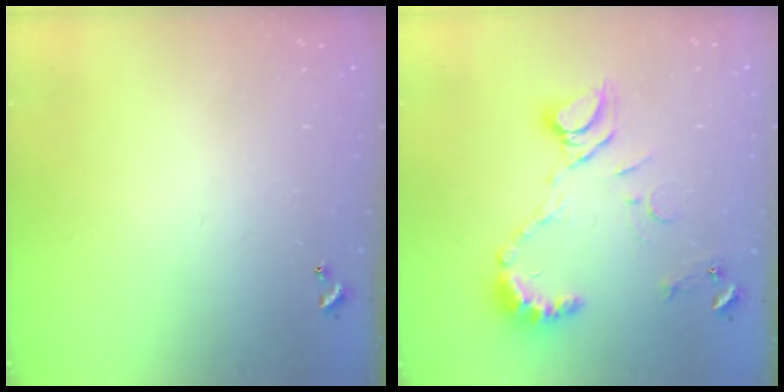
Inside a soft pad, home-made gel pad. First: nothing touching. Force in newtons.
{"total": 11.1, "press": 11.0, "slide": 1.3}